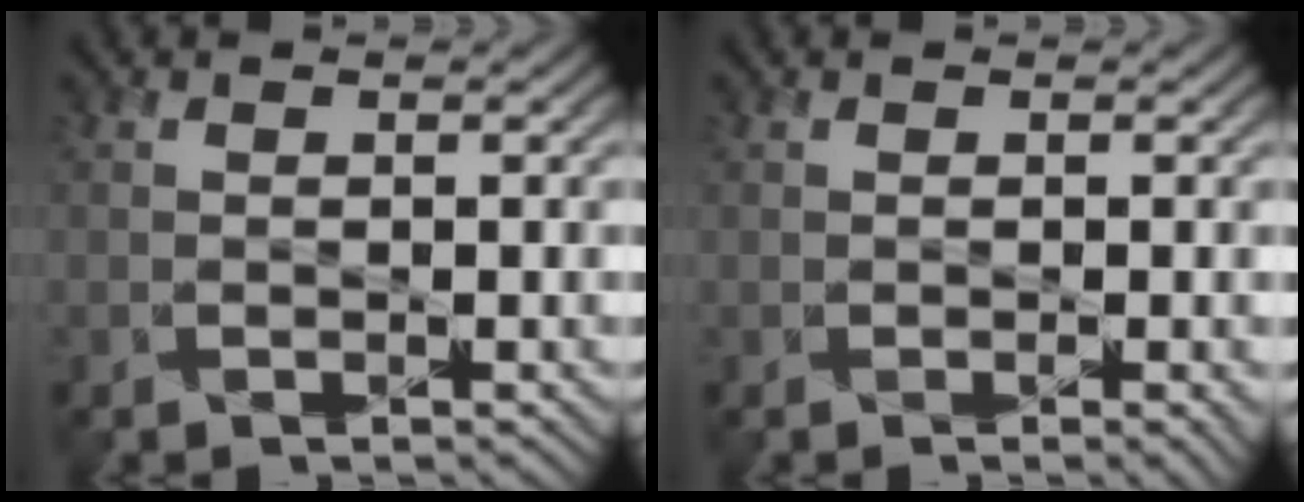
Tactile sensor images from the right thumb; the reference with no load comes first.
{"total": 2.1, "force": [-0.3, 0.6, 2.0], "torque": [-0.025, -0.001, -0.002]}